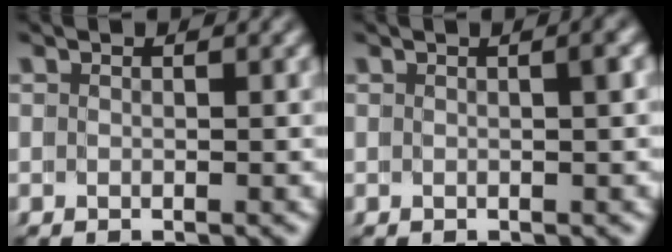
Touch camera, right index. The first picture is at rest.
{"total": 1.0, "force": [0.2, -0.3, 0.9], "torque": [-0.005, 0.003, 0.005]}